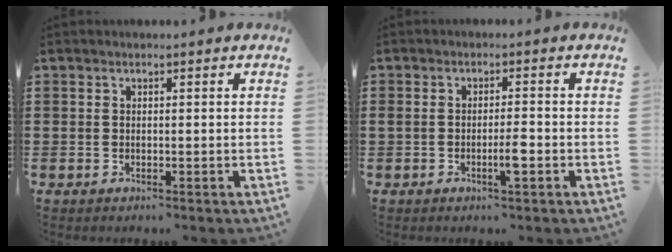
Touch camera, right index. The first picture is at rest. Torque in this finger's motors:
{"motor_torque": [0.74, 0.73, 0.16, 0.08]}